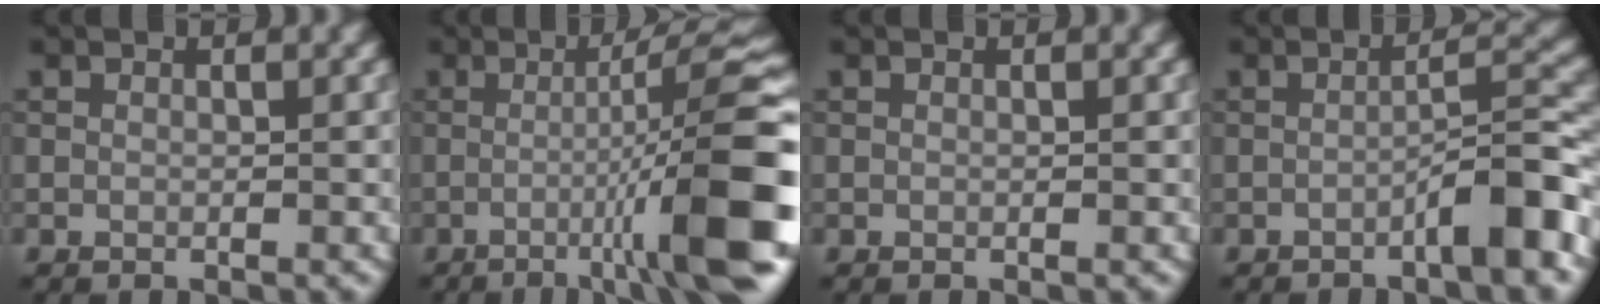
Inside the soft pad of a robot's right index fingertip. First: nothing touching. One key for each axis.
{"total": 12.6, "fx": -3.0, "fy": 1.7, "fz": 12.1, "tx": -0.150, "ty": 0.019, "tz": -0.046}
{"total": 0.0}
{"total": 4.8, "fx": -2.3, "fy": 0.6, "fz": 4.1, "tx": -0.058, "ty": 0.021, "tz": -0.043}